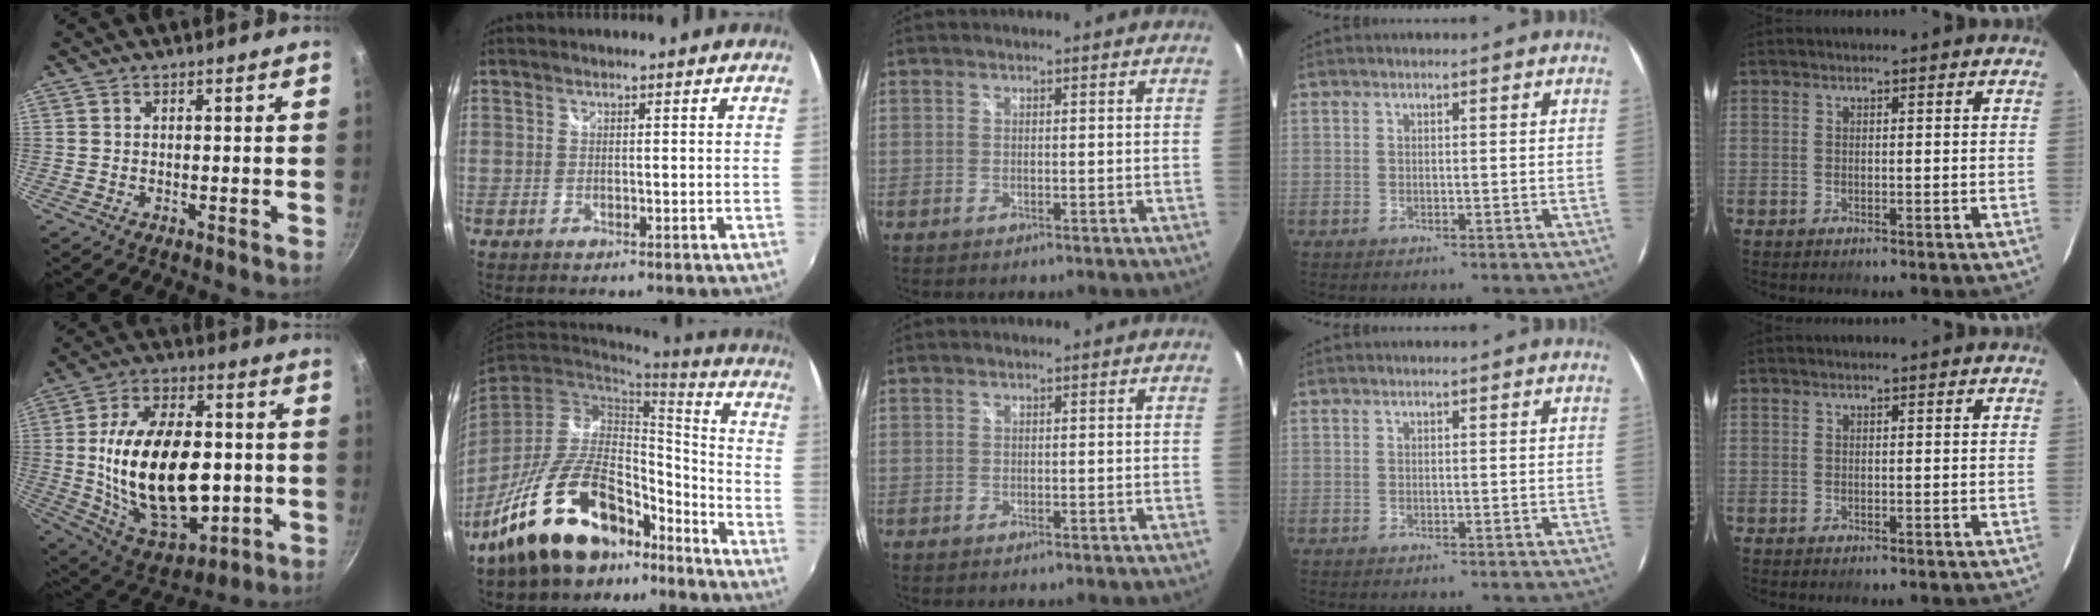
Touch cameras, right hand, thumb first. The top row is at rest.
{"thumb": {"total": 27.7, "force": [-1.2, 16.4, 22.3], "torque": [-0.367, 0.012, -0.005]}, "index": {"total": 20.9, "force": [-14.9, 9.8, 10.8], "torque": [-0.204, 0.031, -0.229]}}